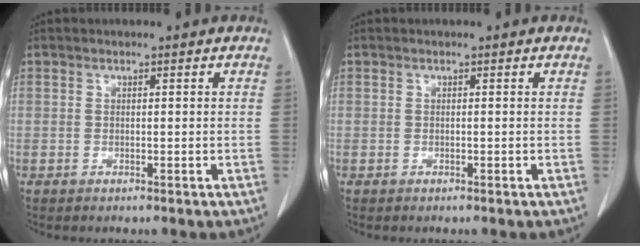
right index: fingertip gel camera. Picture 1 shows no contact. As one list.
[{"total": 0.0}]